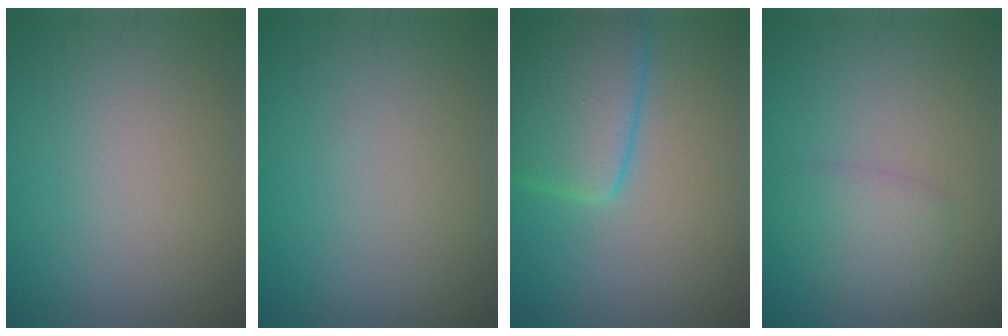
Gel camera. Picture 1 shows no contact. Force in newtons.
{"total": 0.0}
{"total": 7.3, "press": 7.2, "slide": 0.6}
{"total": 2.3, "press": 2.3, "slide": 0.1}